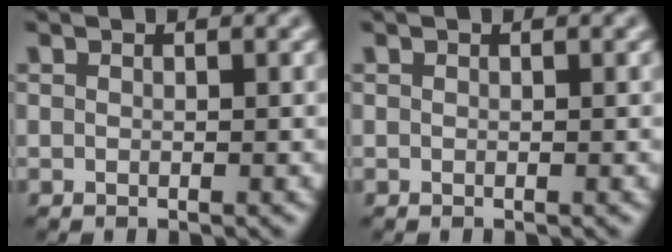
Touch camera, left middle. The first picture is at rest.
{"total": 0.0}